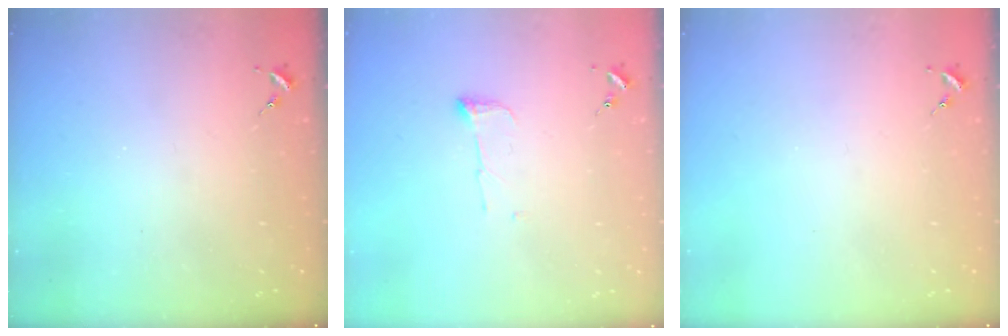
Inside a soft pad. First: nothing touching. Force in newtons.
{"total": 4.7, "press": 4.7, "slide": 0.6}
{"total": 0.0}